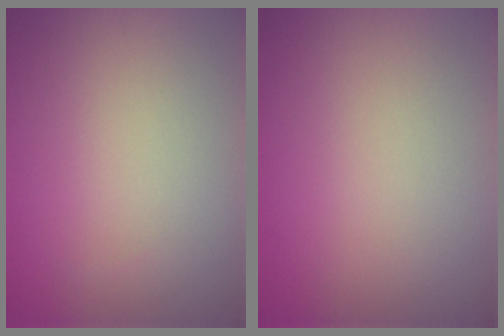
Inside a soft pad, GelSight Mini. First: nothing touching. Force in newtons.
{"total": 0.0}